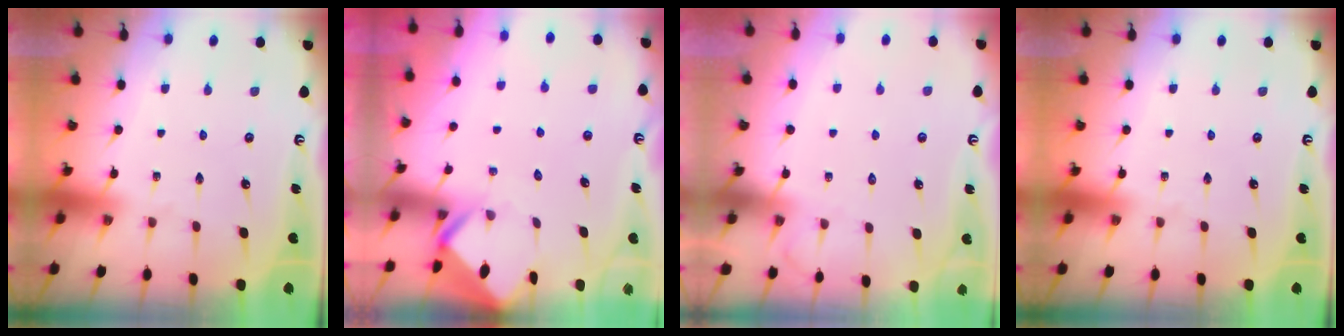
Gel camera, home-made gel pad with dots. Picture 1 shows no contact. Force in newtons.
{"total": 3.0, "press": 3.0, "slide": 0.3}
{"total": 3.9, "press": 3.8, "slide": 0.5}
{"total": 0.0}